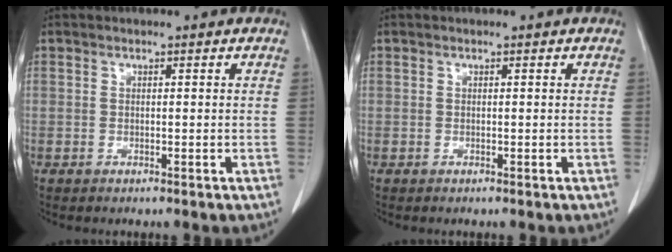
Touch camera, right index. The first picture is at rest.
{"total": 0.0}